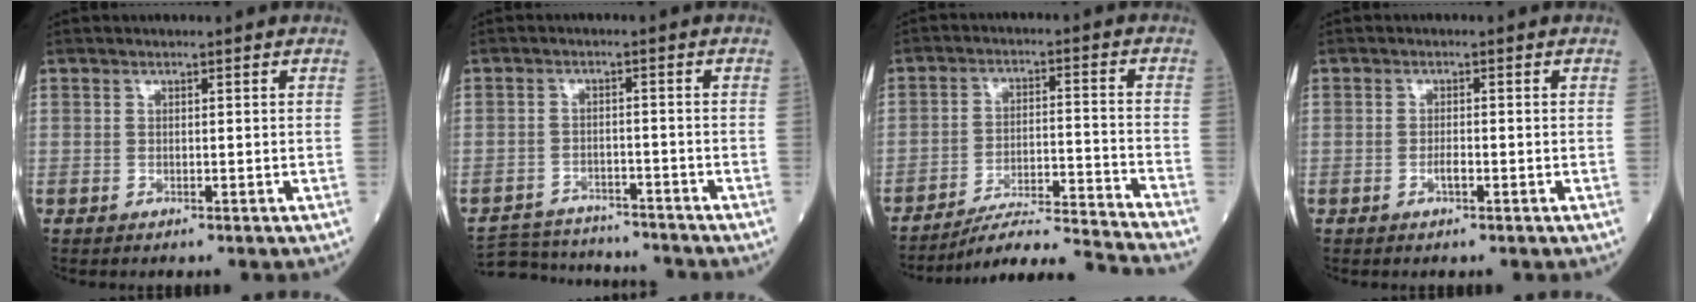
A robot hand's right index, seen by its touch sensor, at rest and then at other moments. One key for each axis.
{"total": 10.7, "fx": -10.3, "fy": 1.9, "fz": 2.0, "tx": -0.038, "ty": 0.008, "tz": -0.151}
{"total": 12.9, "fx": -12.2, "fy": -2.7, "fz": 3.0, "tx": -0.032, "ty": 0.003, "tz": -0.200}
{"total": 1.4, "fx": -0.6, "fy": 0.3, "fz": 1.2, "tx": -0.022, "ty": 0.002, "tz": -0.011}